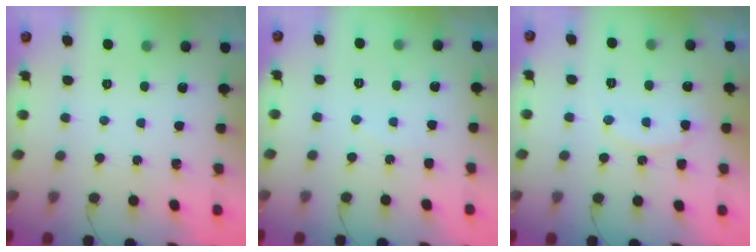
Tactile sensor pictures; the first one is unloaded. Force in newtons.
{"total": 4.6, "press": 4.6, "slide": 0.4}
{"total": 11.0, "press": 11.0, "slide": 0.8}